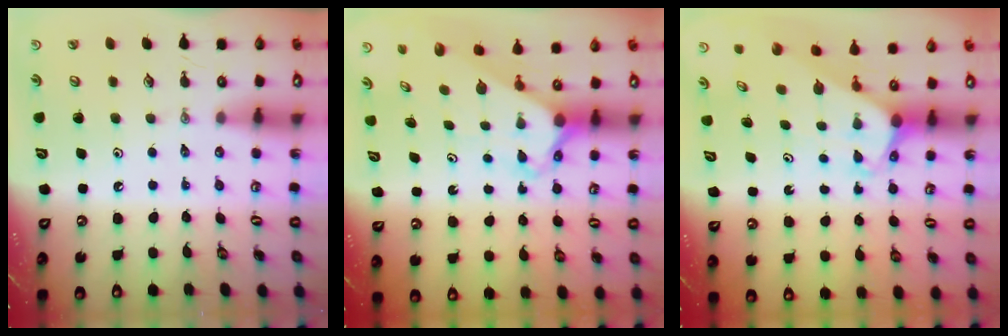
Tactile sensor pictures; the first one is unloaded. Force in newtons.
{"total": 2.4, "press": 2.4, "slide": 0.2}
{"total": 2.0, "press": 2.0, "slide": 0.2}